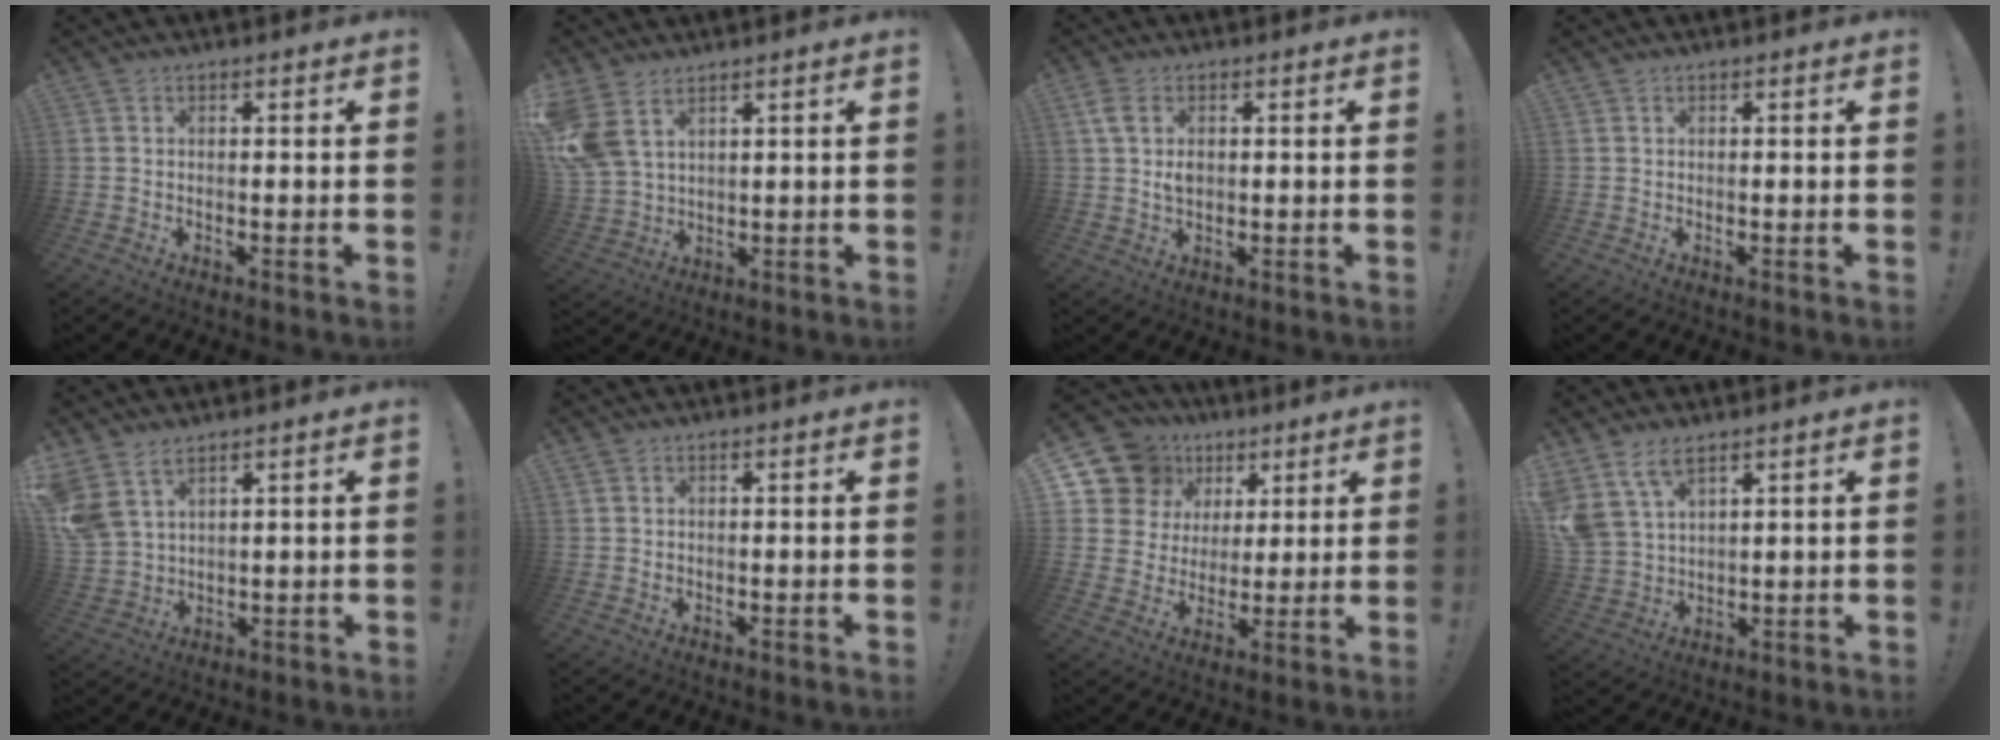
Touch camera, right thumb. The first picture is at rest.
{"total": 9.5, "force": [5.5, 5.2, 5.7], "torque": [-0.129, -0.018, 0.116]}
{"total": 4.5, "force": [1.1, 2.8, 3.4], "torque": [-0.062, -0.002, 0.016]}
{"total": 0.0}
{"total": 8.2, "force": [5.9, 4.0, 3.9], "torque": [-0.096, -0.022, 0.122]}
{"total": 0.9, "force": [0.5, 0.7, 0.3], "torque": [-0.005, 0.001, 0.009]}
{"total": 14.2, "force": [7.2, 11.3, 4.7], "torque": [-0.076, -0.038, 0.152]}
{"total": 9.2, "force": [6.4, 4.6, 4.7], "torque": [-0.104, -0.028, 0.128]}